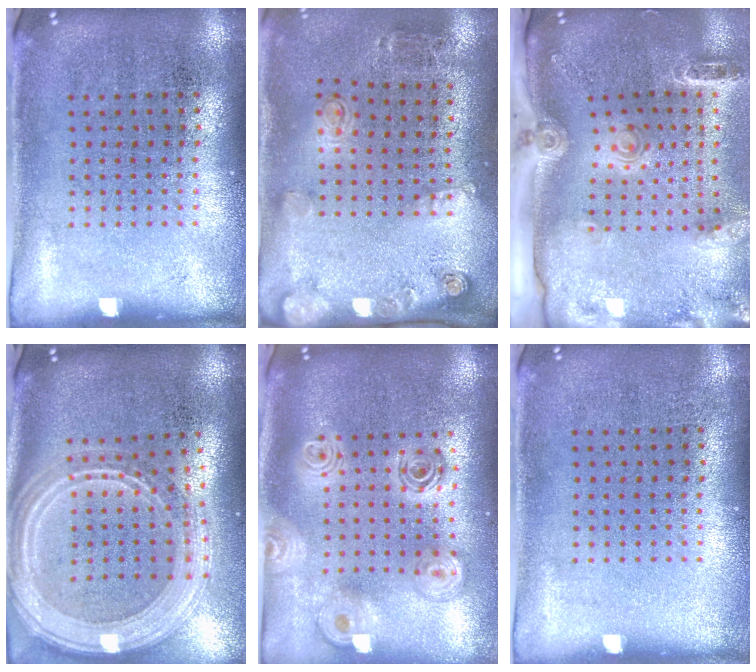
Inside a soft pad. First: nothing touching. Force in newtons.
{"total": 2.1, "press": 1.3, "slide": 1.6}
{"total": 2.8, "press": 2.1, "slide": 1.9}
{"total": 3.0, "press": 2.4, "slide": 1.9}
{"total": 2.3, "press": 1.8, "slide": 1.4}
{"total": 0.0}